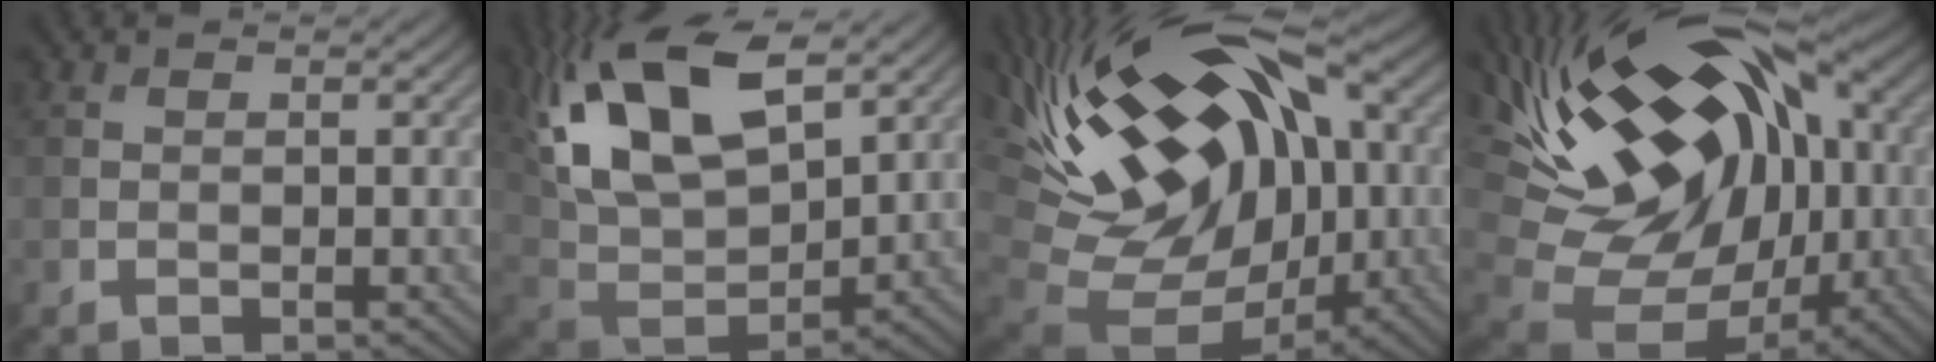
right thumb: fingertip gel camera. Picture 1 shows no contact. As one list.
[{"total": 18.1, "force": [8.7, 8.8, 13.2], "torque": [-0.287, 0.034, 0.151]}, {"total": 20.4, "force": [3.0, 11.5, 16.5], "torque": [-0.299, 0.017, 0.054]}, {"total": 20.5, "force": [4.7, 12.4, 15.6], "torque": [-0.295, 0.034, 0.076]}]